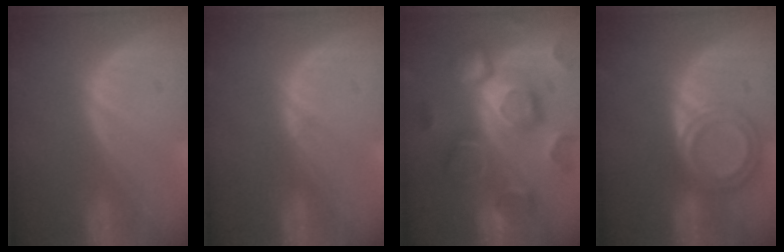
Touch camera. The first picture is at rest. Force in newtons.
{"total": 0.6, "press": 0.6, "slide": 0.1}
{"total": 12.5, "press": 12.4, "slide": 1.1}
{"total": 6.8, "press": 6.0, "slide": 3.1}